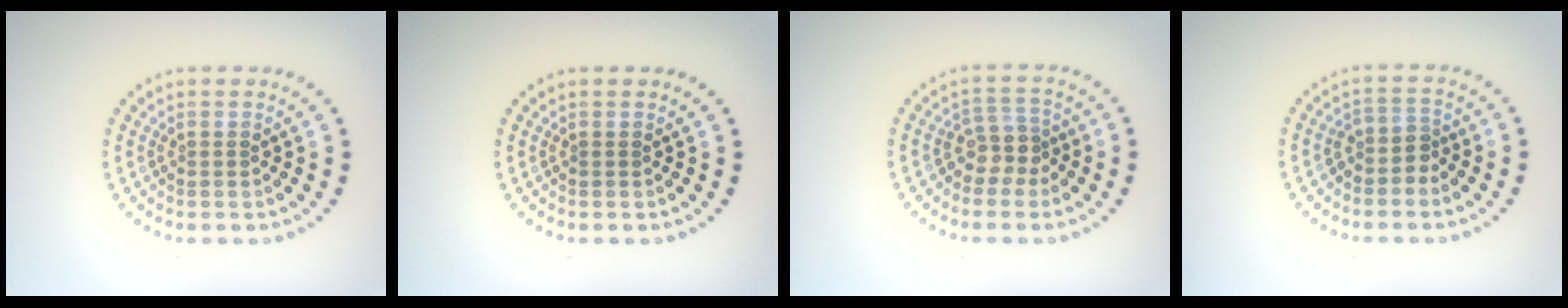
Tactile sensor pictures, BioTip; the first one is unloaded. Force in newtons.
{"total": 0.0}
{"total": 2.5, "press": 2.0, "slide": 1.4}
{"total": 1.9, "press": 1.5, "slide": 1.2}